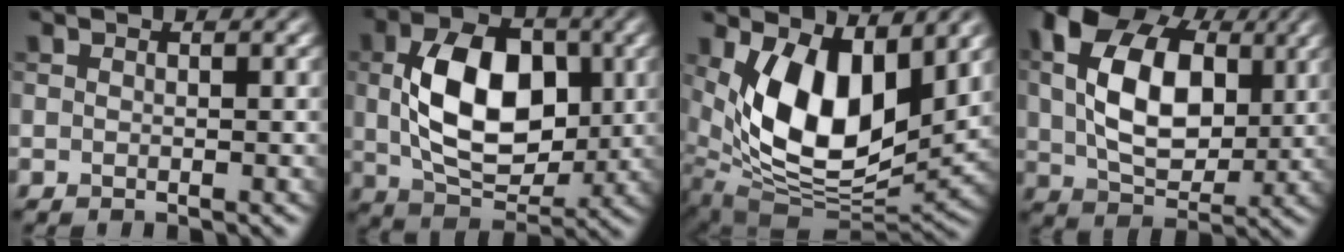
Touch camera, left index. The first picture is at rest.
{"total": 9.6, "force": [0.8, 6.0, 7.5], "torque": [-0.136, 0.001, 0.014]}
{"total": 11.2, "force": [2.6, 6.3, 9.0], "torque": [-0.165, -0.028, 0.048]}
{"total": 11.7, "force": [2.9, 7.6, 8.4], "torque": [-0.163, 0.006, 0.054]}